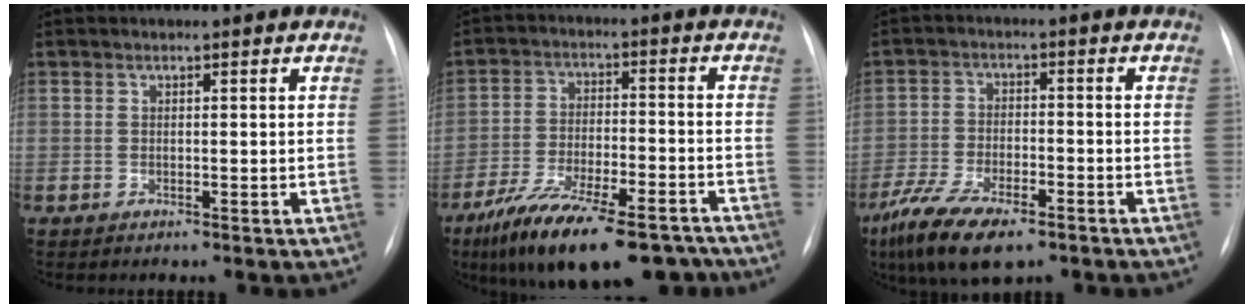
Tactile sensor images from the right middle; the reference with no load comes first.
{"total": 19.1, "force": [-14.9, 5.5, 10.7], "torque": [-0.158, -0.001, -0.237]}
{"total": 11.1, "force": [-7.5, 3.7, 7.3], "torque": [-0.138, -0.018, -0.130]}